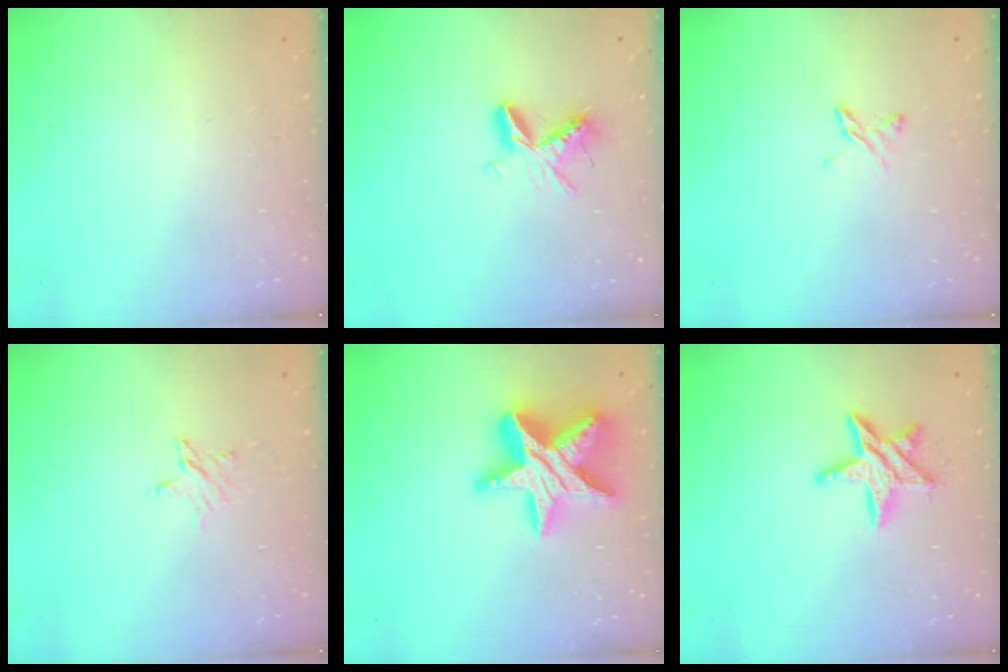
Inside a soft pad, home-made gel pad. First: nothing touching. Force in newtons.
{"total": 6.2, "press": 6.2, "slide": 0.7}
{"total": 3.5, "press": 3.5, "slide": 0.5}
{"total": 2.5, "press": 2.5, "slide": 0.2}
{"total": 21.6, "press": 21.5, "slide": 1.6}
{"total": 10.5, "press": 10.5, "slide": 0.6}